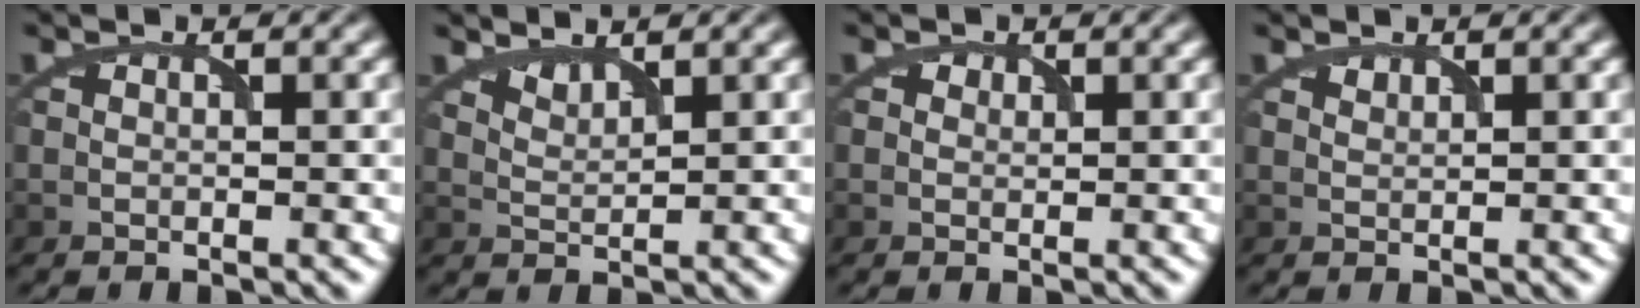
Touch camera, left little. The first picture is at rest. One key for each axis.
{"total": 1.3, "fx": 1.2, "fy": 0.2, "fz": 0.5, "tx": -0.009, "ty": -0.002, "tz": 0.031}
{"total": 1.3, "fx": 0.7, "fy": 1.0, "fz": 0.4, "tx": -0.001, "ty": 0.004, "tz": 0.003}
{"total": 0.5, "fx": 0.5, "fy": 0.1, "fz": -0.1, "tx": 0.000, "ty": 0.001, "tz": 0.016}